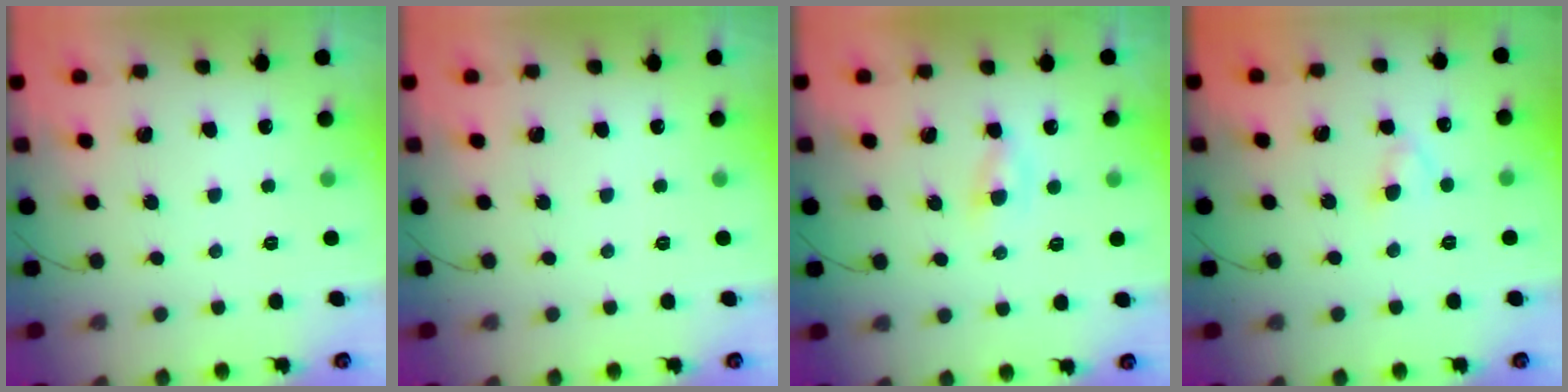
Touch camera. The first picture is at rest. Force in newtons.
{"total": 0.0}
{"total": 1.6, "press": 1.5, "slide": 0.6}
{"total": 2.0, "press": 1.7, "slide": 0.9}